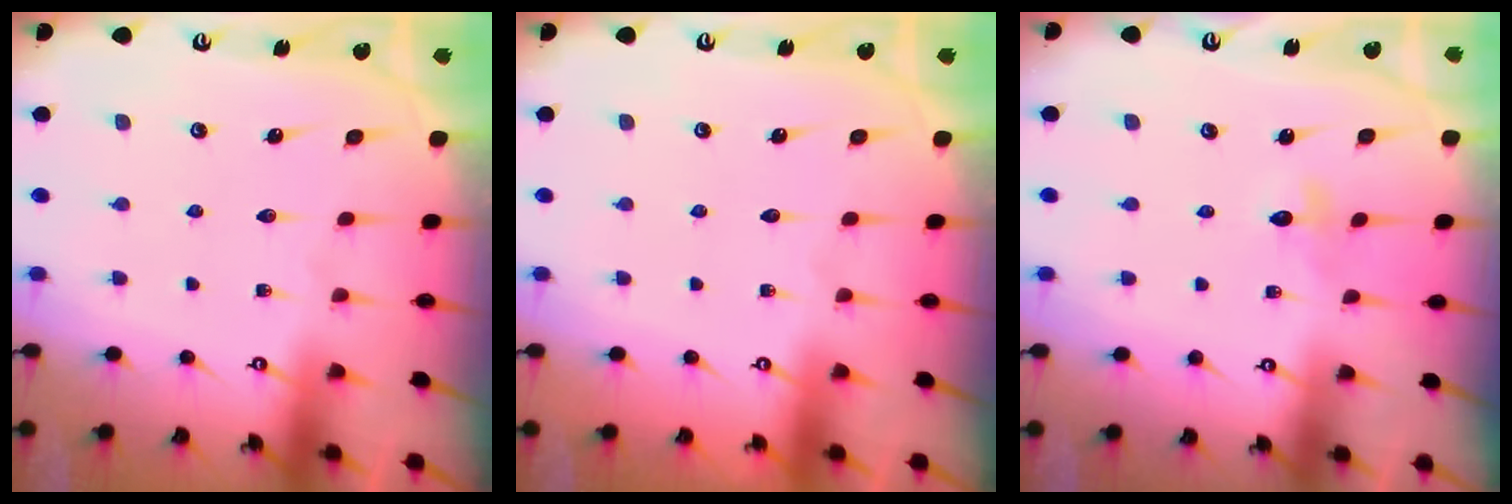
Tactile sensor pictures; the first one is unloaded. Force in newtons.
{"total": 0.0}
{"total": 3.0, "press": 2.9, "slide": 0.3}